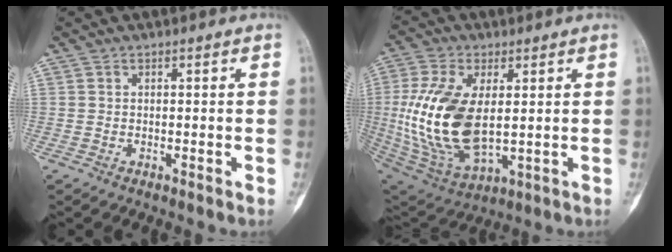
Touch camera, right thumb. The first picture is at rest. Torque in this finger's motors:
{"motor_torque": [2.49, 2.51, 1.47, -1.30, 0.55]}